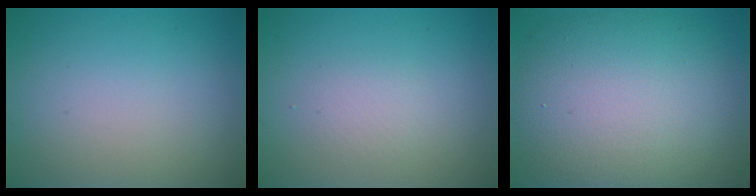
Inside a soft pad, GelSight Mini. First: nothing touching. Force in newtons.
{"total": 1.4, "press": 1.4, "slide": 0.0}
{"total": 11.4, "press": 11.4, "slide": 0.8}